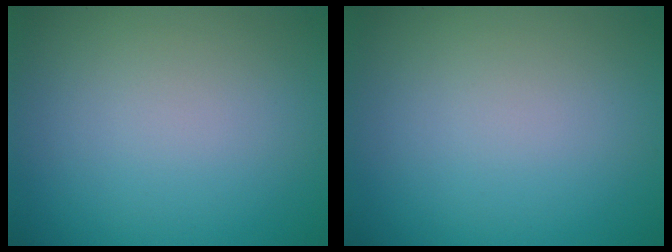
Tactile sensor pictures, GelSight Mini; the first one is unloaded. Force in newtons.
{"total": 0.0}